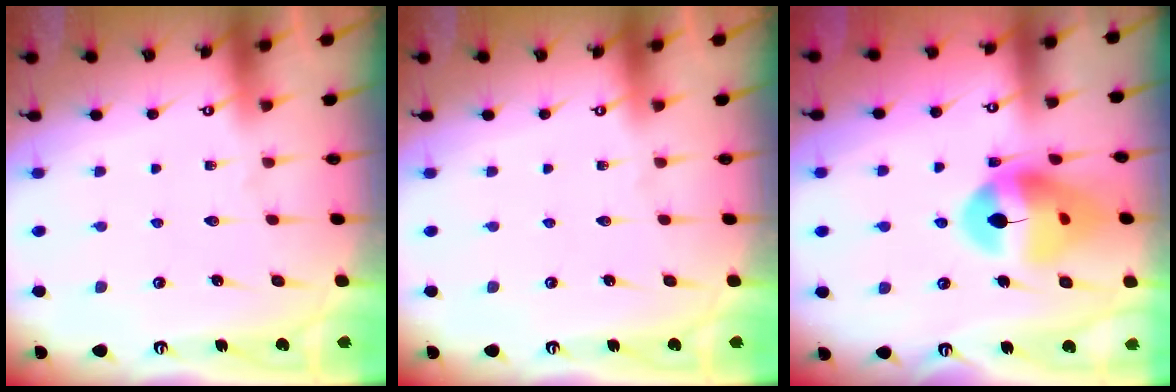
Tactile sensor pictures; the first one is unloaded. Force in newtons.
{"total": 0.0}
{"total": 15.8, "press": 15.6, "slide": 2.1}